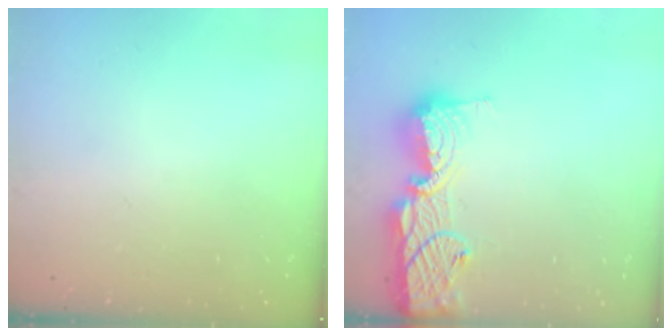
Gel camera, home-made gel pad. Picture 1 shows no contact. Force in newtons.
{"total": 16.6, "press": 16.1, "slide": 4.0}